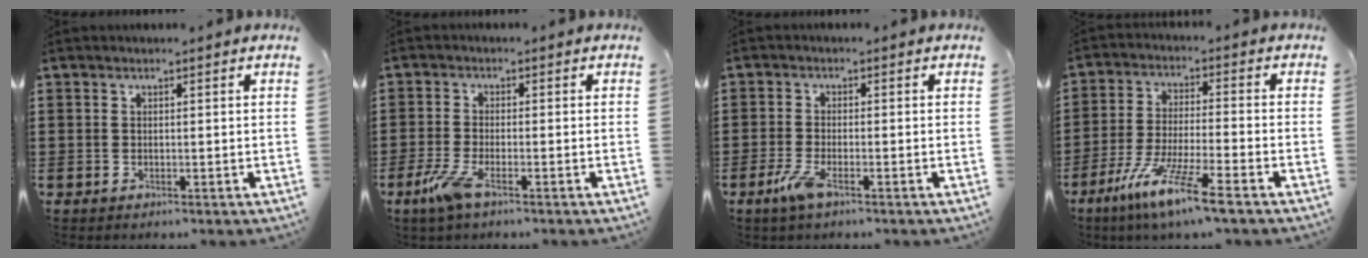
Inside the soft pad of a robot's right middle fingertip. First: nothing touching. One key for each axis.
{"total": 4.3, "fx": -2.1, "fy": 1.0, "fz": 3.6, "tx": -0.093, "ty": -0.016, "tz": -0.045}
{"total": 3.5, "fx": -1.6, "fy": 0.9, "fz": 2.9, "tx": -0.068, "ty": -0.008, "tz": -0.035}
{"total": 9.5, "fx": -6.8, "fy": 0.1, "fz": 6.6, "tx": -0.137, "ty": -0.013, "tz": -0.133}